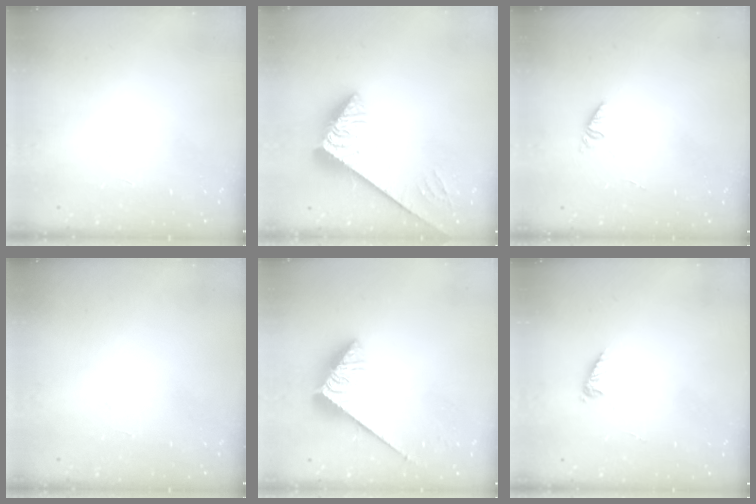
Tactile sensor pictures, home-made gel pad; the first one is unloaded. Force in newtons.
{"total": 4.2, "press": 4.2, "slide": 0.6}
{"total": 1.0, "press": 1.0, "slide": 0.3}
{"total": 0.0}
{"total": 3.6, "press": 3.5, "slide": 0.4}
{"total": 2.4, "press": 2.4, "slide": 0.3}